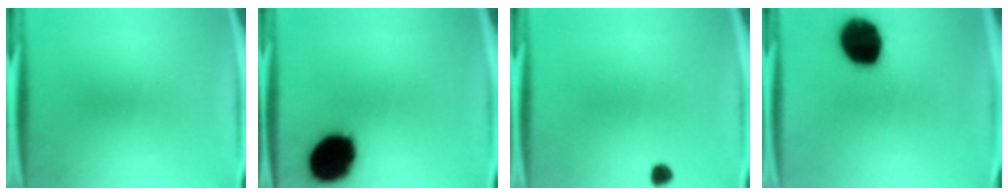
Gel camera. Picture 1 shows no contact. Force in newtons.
{"total": 17.8}
{"total": 1.7}
{"total": 18.2}